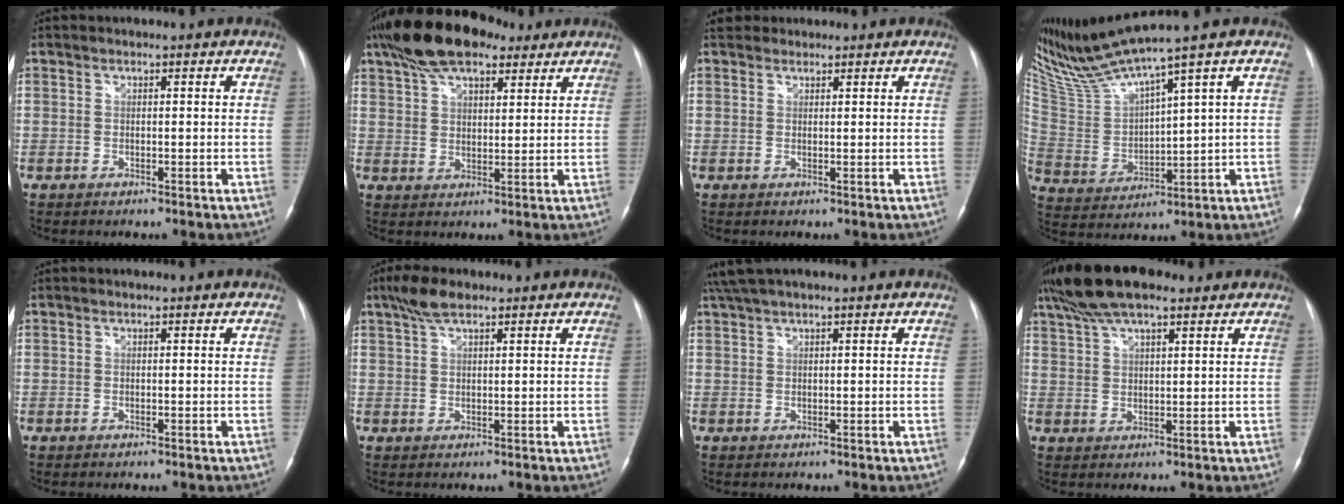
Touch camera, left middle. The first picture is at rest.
{"total": 13.8, "force": [9.9, 5.3, 8.1], "torque": [-0.154, 0.041, 0.171]}
{"total": 3.0, "force": [2.4, 1.7, 0.2], "torque": [0.001, 0.020, 0.037]}
{"total": 11.5, "force": [9.8, -1.9, 5.8], "torque": [-0.128, -0.003, 0.204]}
{"total": 0.0}
{"total": 4.4, "force": [3.1, 1.4, 2.8], "torque": [-0.063, 0.017, 0.059]}
{"total": 5.2, "force": [4.1, 0.6, 3.1], "torque": [-0.059, 0.042, 0.078]}
{"total": 11.2, "force": [8.4, 3.0, 6.8], "torque": [-0.132, 0.038, 0.149]}